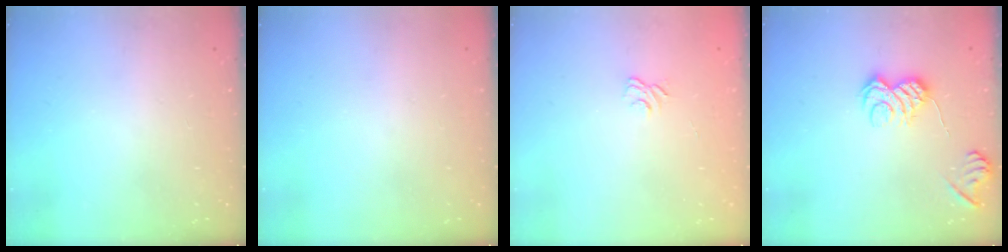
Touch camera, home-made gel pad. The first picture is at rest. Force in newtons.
{"total": 0.0}
{"total": 2.9, "press": 2.6, "slide": 1.3}
{"total": 8.4, "press": 8.3, "slide": 1.2}